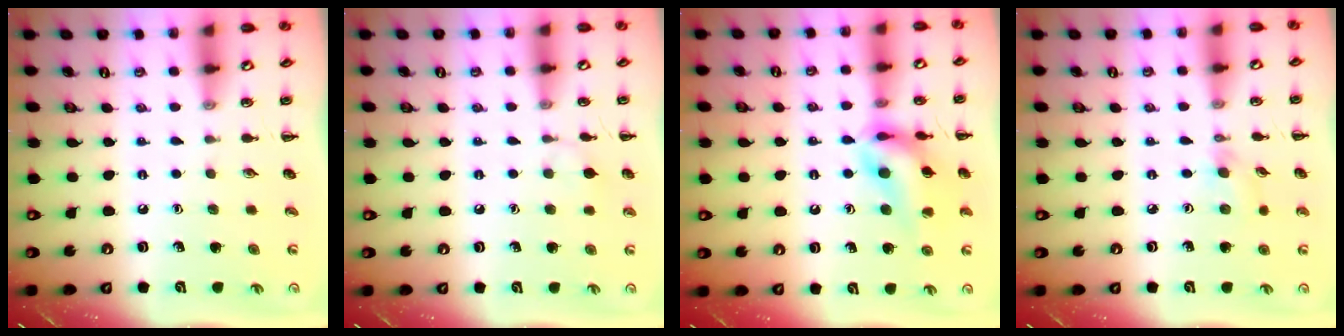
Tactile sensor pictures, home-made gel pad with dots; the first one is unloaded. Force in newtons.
{"total": 5.9, "press": 5.7, "slide": 1.8}
{"total": 16.4, "press": 16.3, "slide": 2.3}
{"total": 3.5, "press": 3.2, "slide": 1.4}